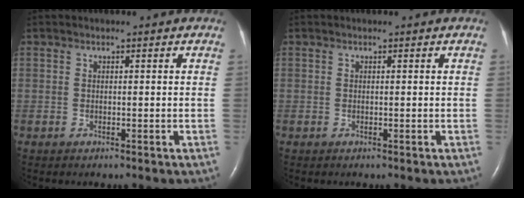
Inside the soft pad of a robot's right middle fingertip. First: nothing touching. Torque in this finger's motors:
{"motor_torque": [0.00, 0.00, 0.00, 0.01]}